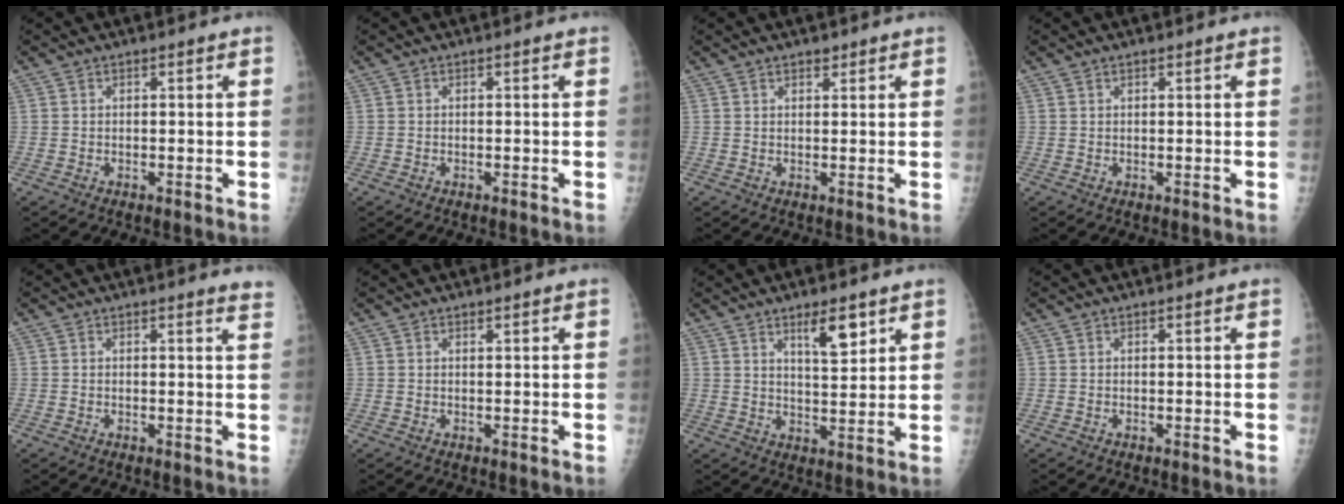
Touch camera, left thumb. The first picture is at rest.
{"total": 0.0}
{"total": 1.8, "force": [1.4, 0.9, 0.7], "torque": [-0.001, -0.008, 0.019]}
{"total": 0.7, "force": [0.6, 0.3, 0.3], "torque": [-0.007, -0.003, 0.010]}
{"total": 2.6, "force": [2.5, 0.1, 0.8], "torque": [-0.009, -0.016, 0.013]}
{"total": 0.6, "force": [0.6, 0.1, 0.3], "torque": [-0.006, -0.004, 0.011]}
{"total": 7.0, "force": [4.2, 2.1, 5.1], "torque": [-0.070, -0.031, 0.068]}
{"total": 0.0}